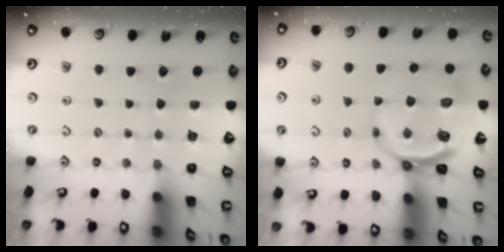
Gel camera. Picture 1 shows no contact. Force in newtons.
{"total": 8.0, "press": 7.3, "slide": 3.3}